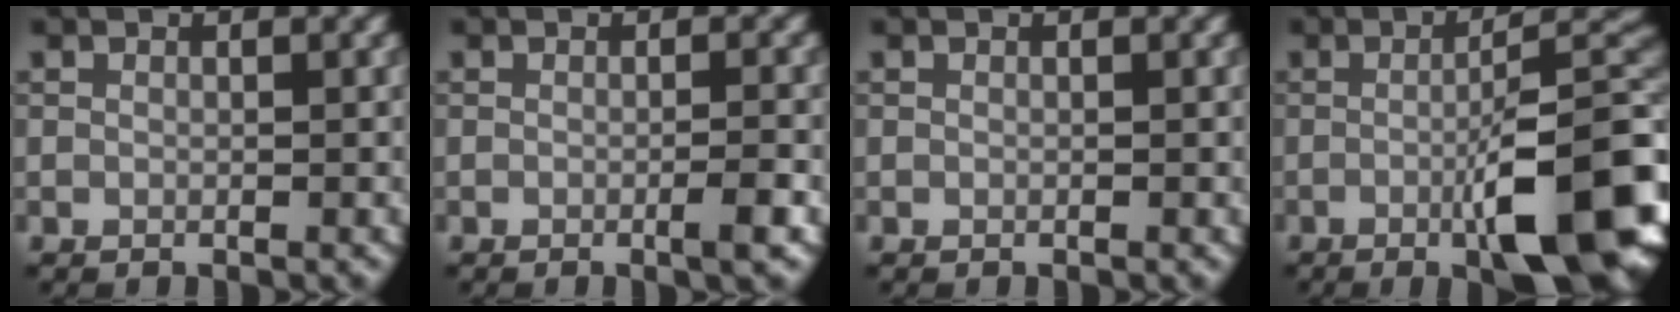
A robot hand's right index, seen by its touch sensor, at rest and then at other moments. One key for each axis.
{"total": 1.8, "fx": -0.6, "fy": 0.2, "fz": 1.7, "tx": -0.022, "ty": 0.002, "tz": -0.013}
{"total": 0.0}
{"total": 11.6, "fx": -3.3, "fy": 2.7, "fz": 10.7, "tx": -0.142, "ty": 0.002, "tz": -0.049}